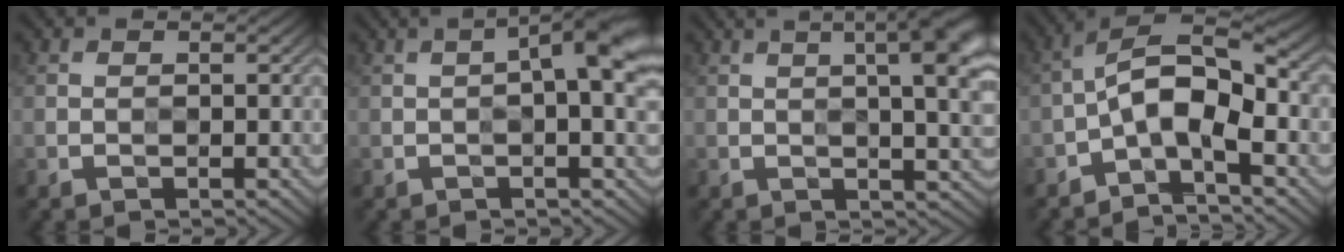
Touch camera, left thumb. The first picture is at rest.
{"total": 5.0, "force": [0.6, 0.7, 4.9], "torque": [-0.072, 0.015, 0.004]}
{"total": 10.1, "force": [3.6, 2.7, 9.0], "torque": [-0.090, 0.033, 0.038]}
{"total": 8.2, "force": [-2.8, 3.5, 6.8], "torque": [-0.118, 0.014, -0.065]}